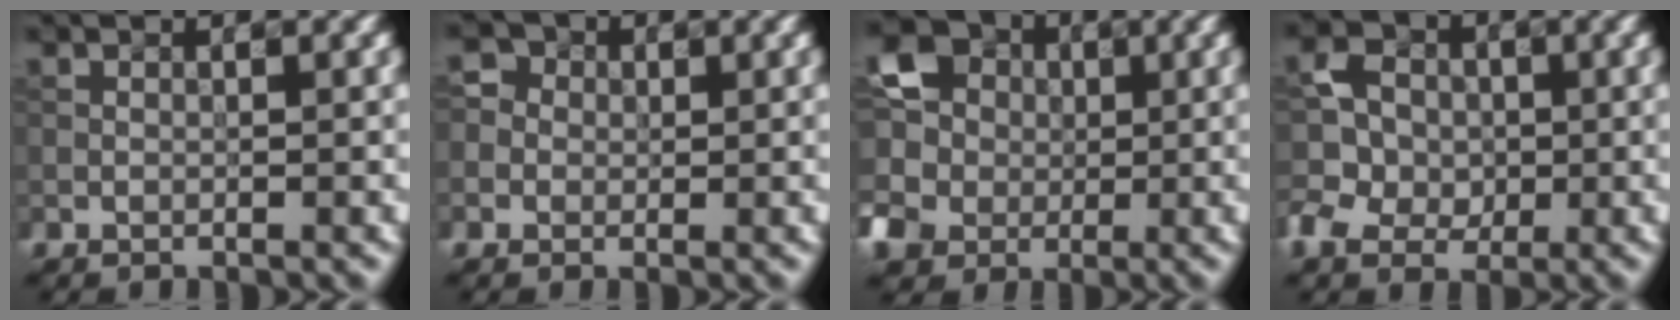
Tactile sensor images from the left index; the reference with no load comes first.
{"total": 1.7, "force": [0.3, 1.7, 0.0], "torque": [0.003, 0.006, 0.000]}
{"total": 7.9, "force": [0.2, 7.3, 2.8], "torque": [-0.085, 0.013, -0.013]}
{"total": 3.9, "force": [-1.2, 3.5, 1.2], "torque": [-0.028, 0.010, -0.024]}